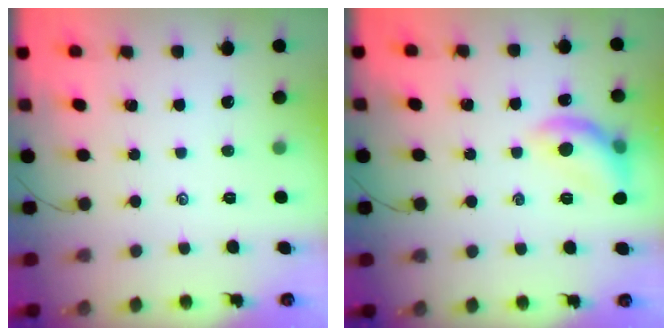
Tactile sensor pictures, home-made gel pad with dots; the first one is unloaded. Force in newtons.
{"total": 10.9, "press": 10.9, "slide": 0.4}